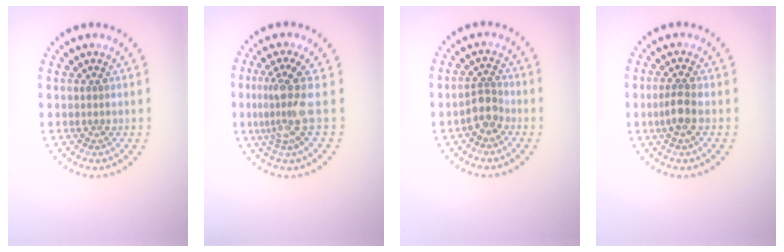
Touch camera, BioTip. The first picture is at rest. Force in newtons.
{"total": 3.6, "press": 2.4, "slide": 2.7}
{"total": 2.2, "press": 1.7, "slide": 1.3}
{"total": 2.0, "press": 1.8, "slide": 0.9}